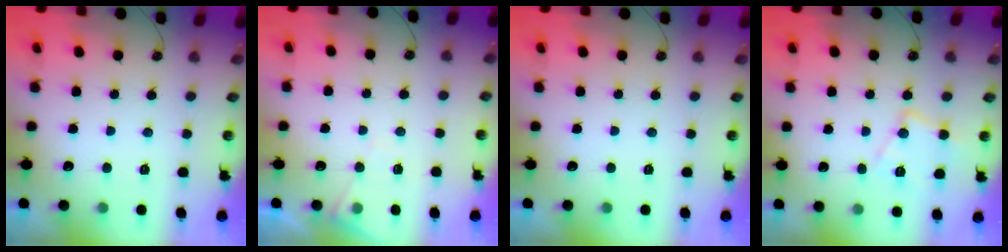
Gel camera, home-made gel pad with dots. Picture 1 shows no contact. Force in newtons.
{"total": 8.1, "press": 8.1, "slide": 0.8}
{"total": 0.0}
{"total": 11.3, "press": 11.3, "slide": 0.8}